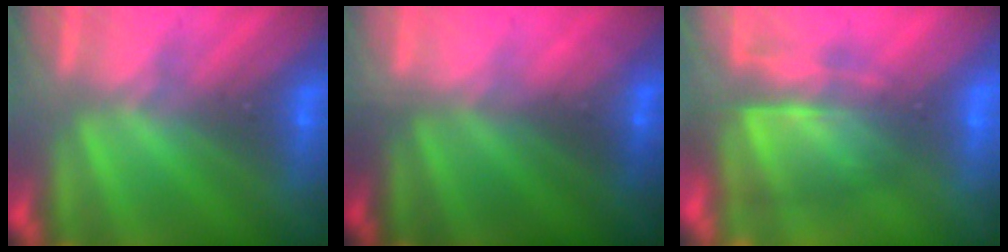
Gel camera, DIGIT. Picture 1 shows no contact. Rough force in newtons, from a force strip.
{"total": 1.5}
{"total": 5.5}